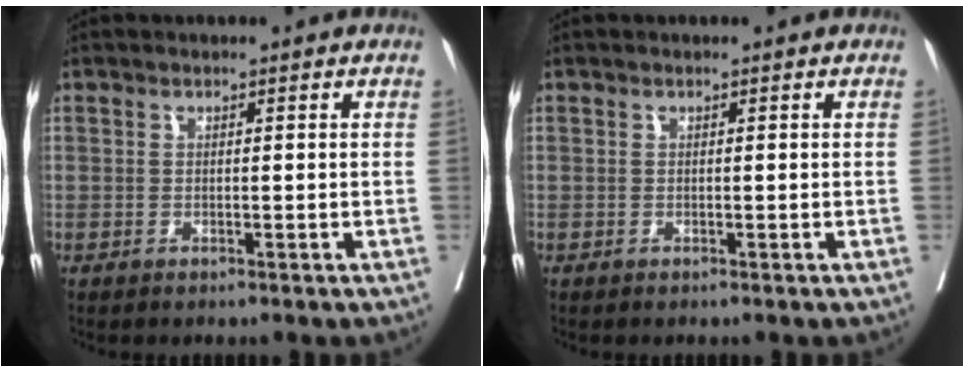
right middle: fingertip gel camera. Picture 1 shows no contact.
{"total": 0.0}